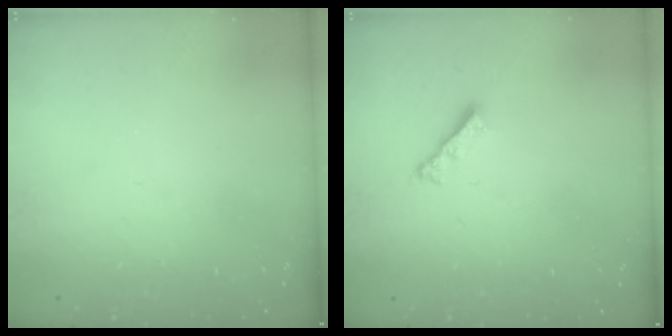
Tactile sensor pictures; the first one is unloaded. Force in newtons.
{"total": 3.0, "press": 3.0, "slide": 0.6}